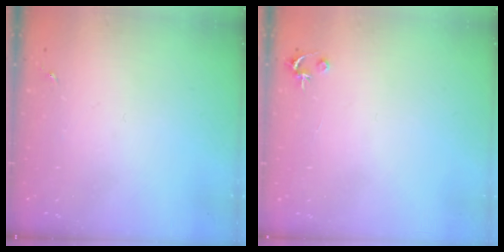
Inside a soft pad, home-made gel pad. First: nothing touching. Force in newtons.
{"total": 2.5, "press": 2.5, "slide": 0.2}